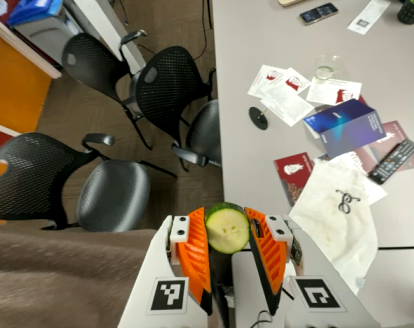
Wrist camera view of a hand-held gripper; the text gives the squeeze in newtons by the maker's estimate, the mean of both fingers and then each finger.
{"total": 9.4, "left": 9.0, "right": 9.8}